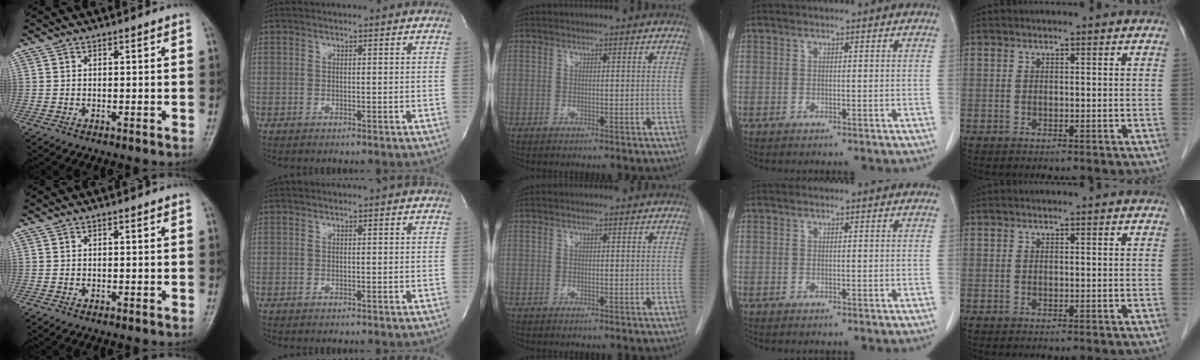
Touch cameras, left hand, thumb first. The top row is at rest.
{}